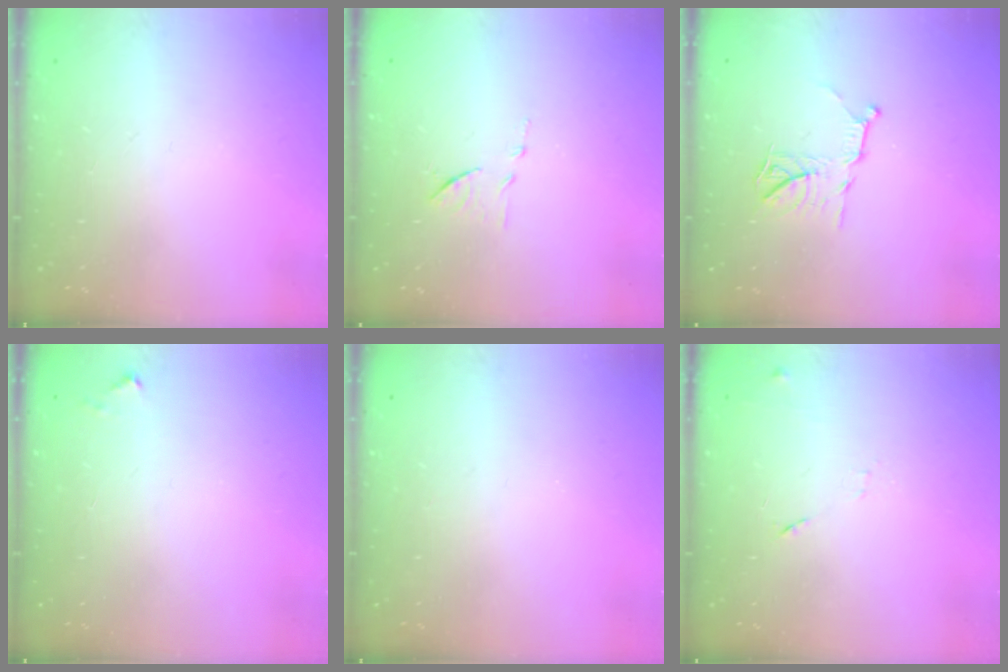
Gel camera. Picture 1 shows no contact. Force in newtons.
{"total": 8.2, "press": 8.2, "slide": 0.2}
{"total": 10.6, "press": 10.6, "slide": 0.8}
{"total": 4.2, "press": 4.2, "slide": 0.1}
{"total": 0.0}
{"total": 9.2, "press": 9.1, "slide": 0.7}